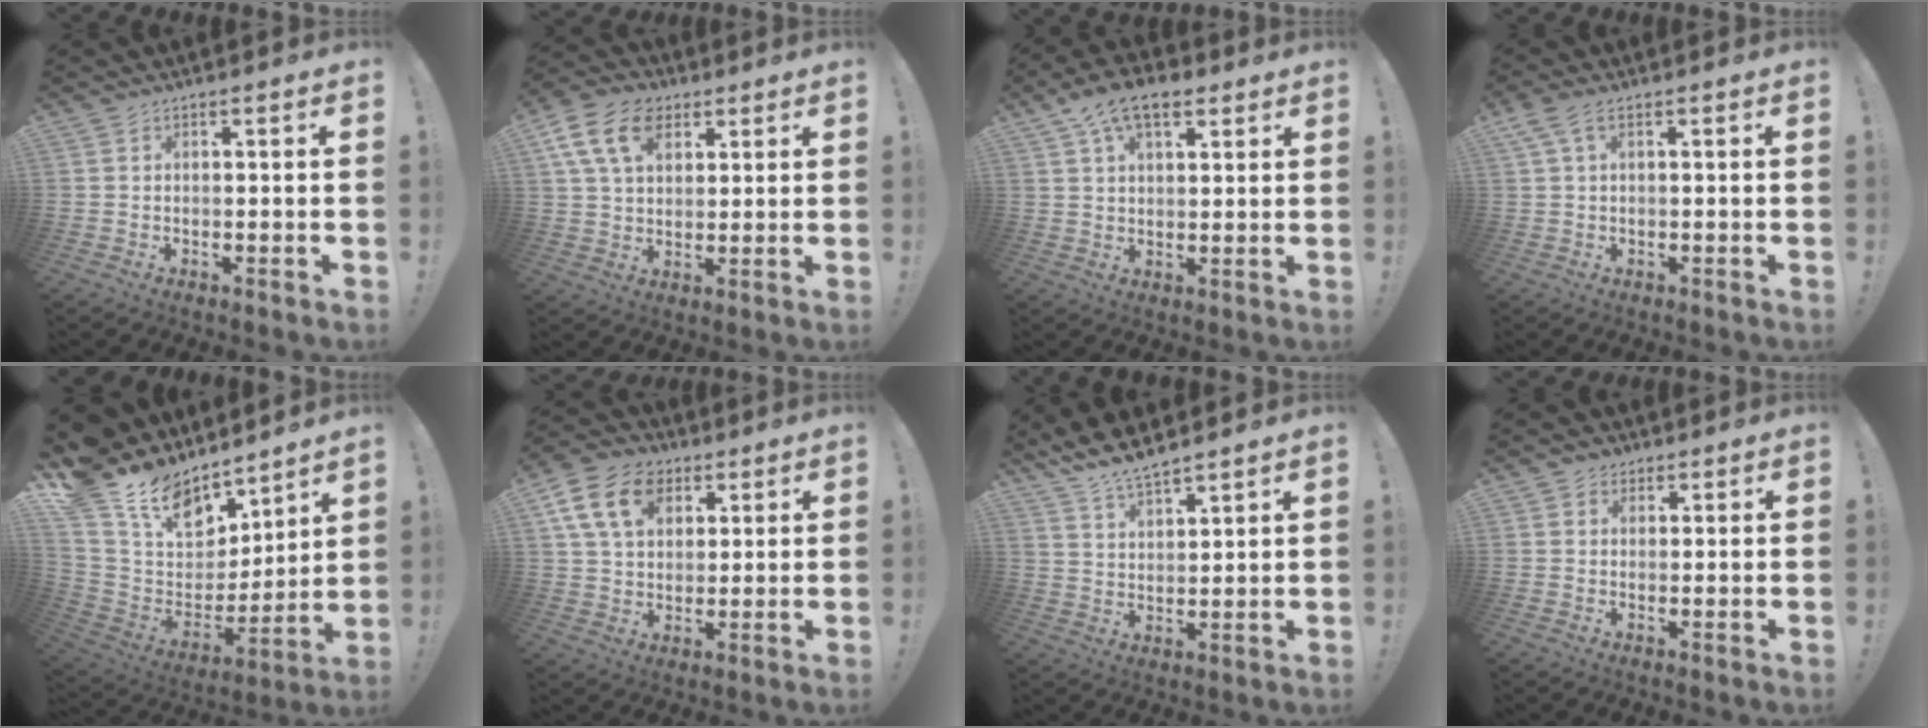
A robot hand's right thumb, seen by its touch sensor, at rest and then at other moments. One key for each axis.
{"total": 14.4, "fx": 6.2, "fy": 10.0, "fz": 8.3, "tx": -0.133, "ty": -0.011, "tz": 0.121}
{"total": 10.5, "fx": 5.9, "fy": 5.4, "fz": 6.8, "tx": -0.107, "ty": -0.014, "tz": 0.107}
{"total": 3.3, "fx": 1.4, "fy": 1.4, "fz": 2.6, "tx": -0.058, "ty": 0.004, "tz": 0.028}
{"total": 18.9, "fx": 13.7, "fy": 10.9, "fz": 7.1, "tx": -0.142, "ty": -0.093, "tz": 0.271}
{"total": 15.6, "fx": 6.2, "fy": 11.6, "fz": 8.4, "tx": -0.132, "ty": -0.014, "tz": 0.123}
{"total": 8.1, "fx": 7.4, "fy": 1.8, "fz": 2.8, "tx": -0.059, "ty": -0.048, "tz": 0.139}
{"total": 3.0, "fx": 1.5, "fy": 2.5, "fz": 0.5, "tx": -0.006, "ty": -0.001, "tz": 0.028}